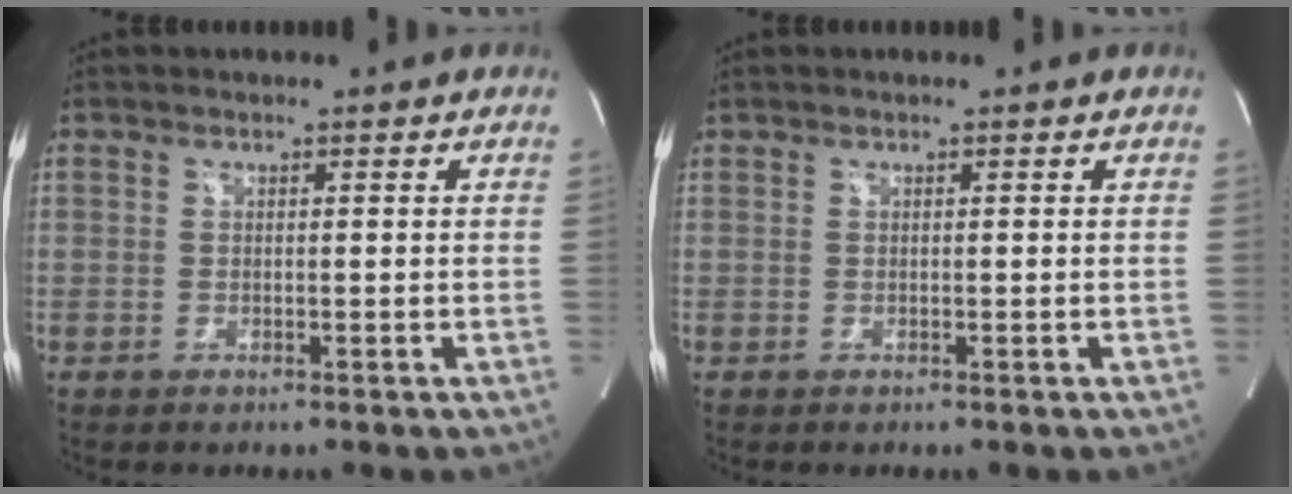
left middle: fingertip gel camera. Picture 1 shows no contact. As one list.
[{"total": 0.0}]